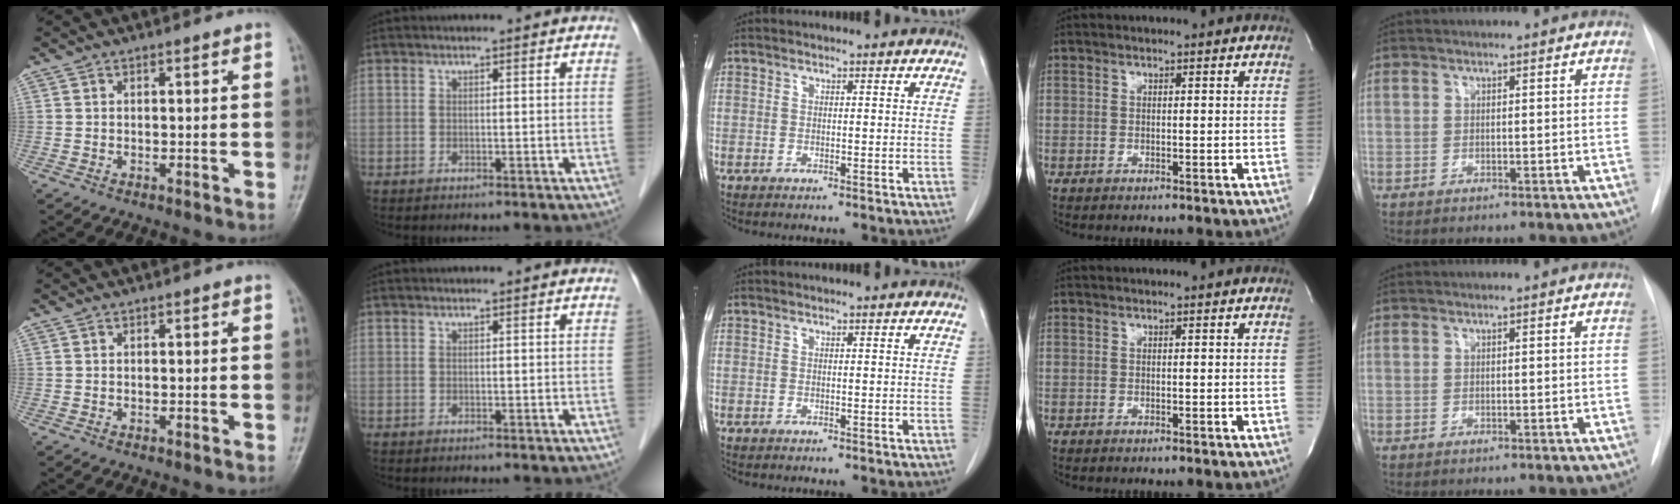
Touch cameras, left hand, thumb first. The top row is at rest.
{}